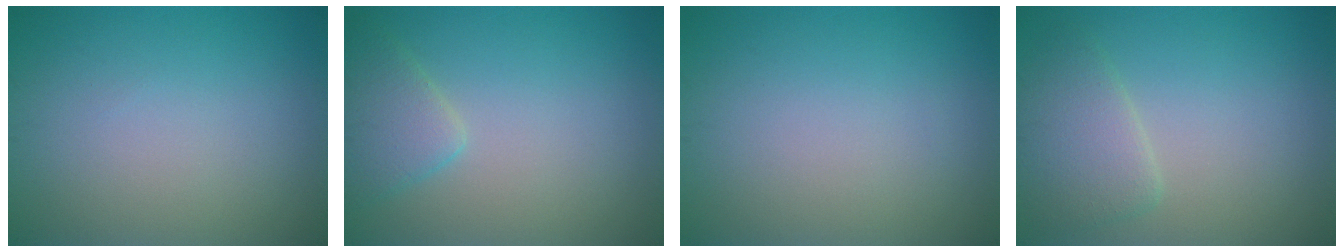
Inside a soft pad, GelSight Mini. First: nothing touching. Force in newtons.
{"total": 2.8, "press": 2.8, "slide": 0.2}
{"total": 0.0}
{"total": 3.1, "press": 3.1, "slide": 0.4}